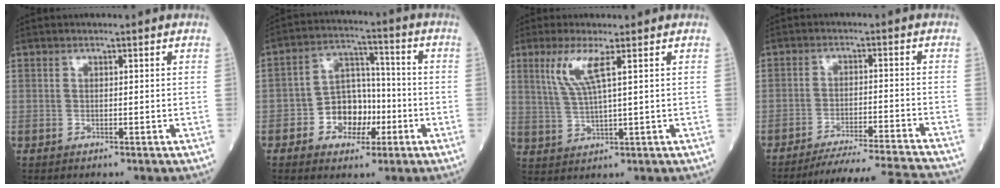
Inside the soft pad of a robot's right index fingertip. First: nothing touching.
{"total": 8.5, "force": [-2.8, 6.0, 5.4], "torque": [-0.101, 0.027, -0.044]}
{"total": 5.3, "force": [2.3, -0.2, 4.8], "torque": [-0.106, -0.001, 0.052]}
{"total": 15.6, "force": [-15.0, -2.1, 4.1], "torque": [-0.050, -0.018, -0.214]}